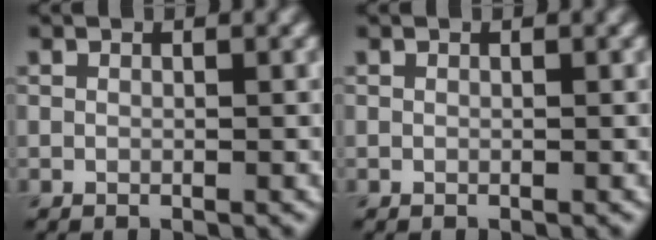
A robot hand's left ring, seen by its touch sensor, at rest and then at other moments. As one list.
[{"total": 0.0}]